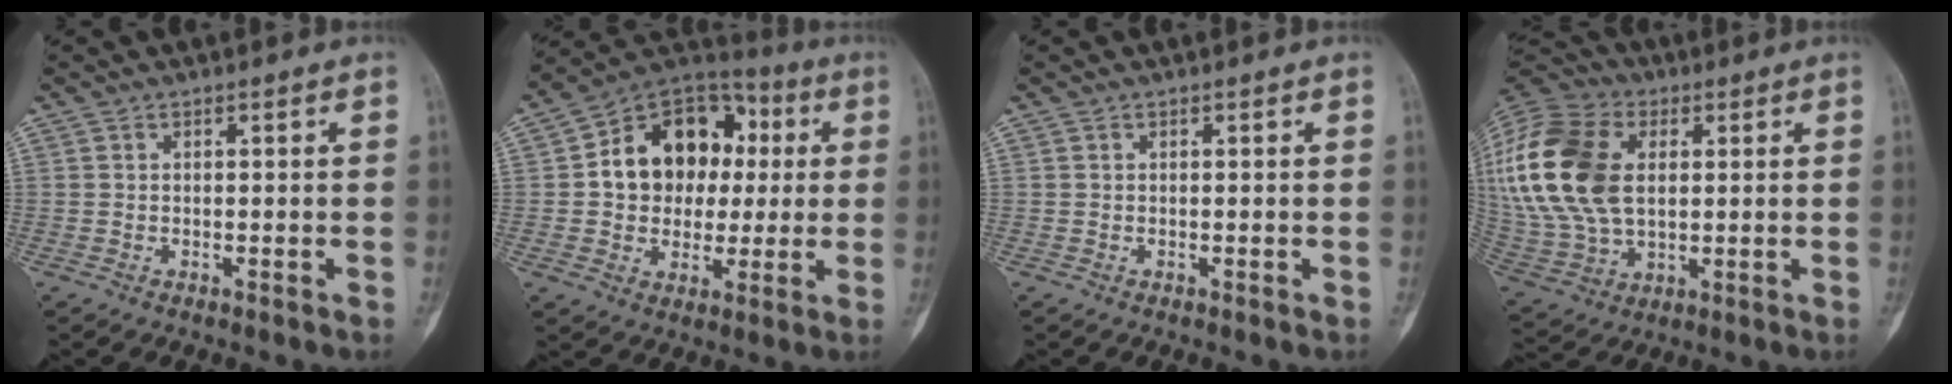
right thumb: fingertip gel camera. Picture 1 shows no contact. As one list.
[{"total": 17.0, "force": [2.0, 13.3, 10.3], "torque": [-0.106, 0.026, 0.028]}, {"total": 0.0}, {"total": 28.0, "force": [5.6, 18.5, 20.2], "torque": [-0.471, 0.023, 0.113]}]